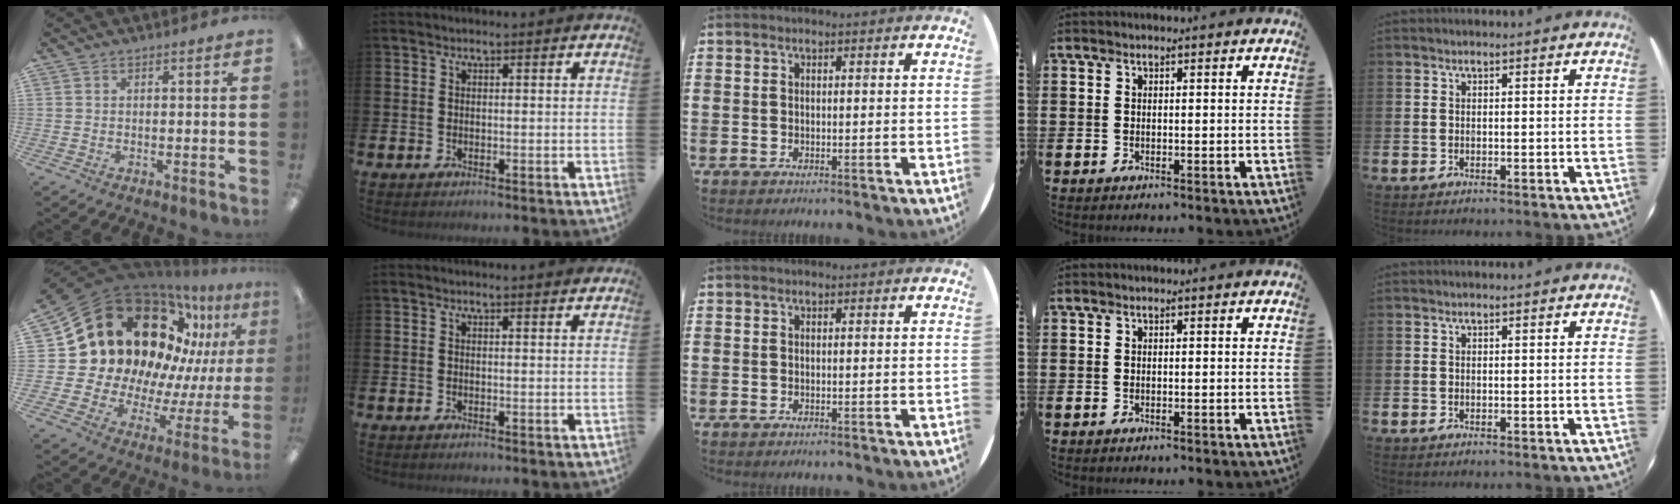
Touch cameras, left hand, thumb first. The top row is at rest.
{"thumb": {"total": 26.7, "force": [12.9, 17.9, 15.0], "torque": [-0.247, -0.100, 0.267]}, "index": {"total": 0.8, "force": [0.8, -0.1, 0.2], "torque": [0.005, -0.005, 0.012]}}